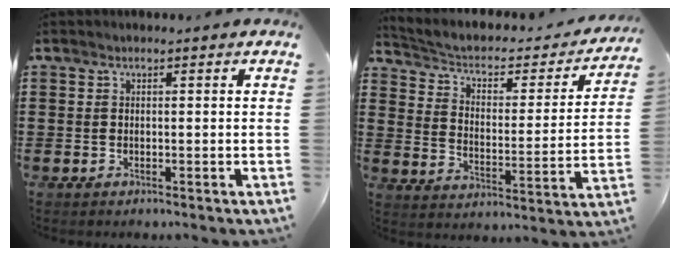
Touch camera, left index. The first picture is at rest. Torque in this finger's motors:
{"motor_torque": [1.02, -1.12, 0.31, 0.05]}